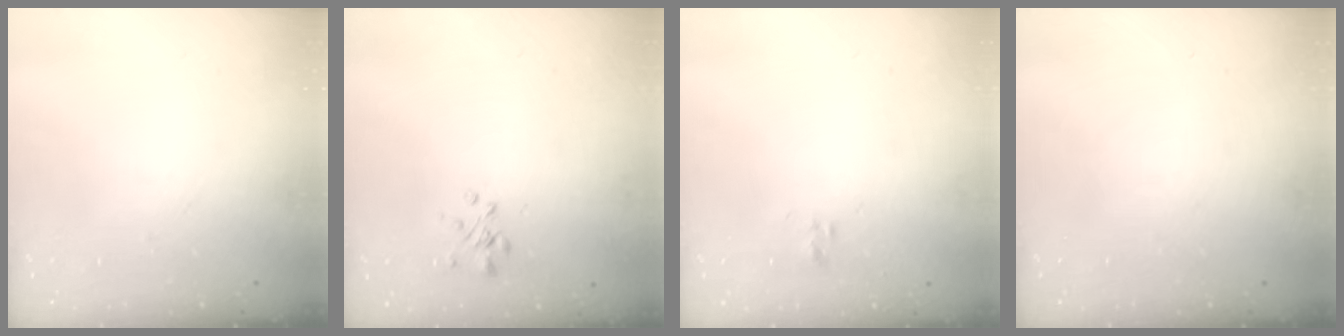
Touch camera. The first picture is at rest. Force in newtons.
{"total": 1.9, "press": 1.8, "slide": 0.6}
{"total": 1.8, "press": 1.7, "slide": 0.3}
{"total": 0.0}